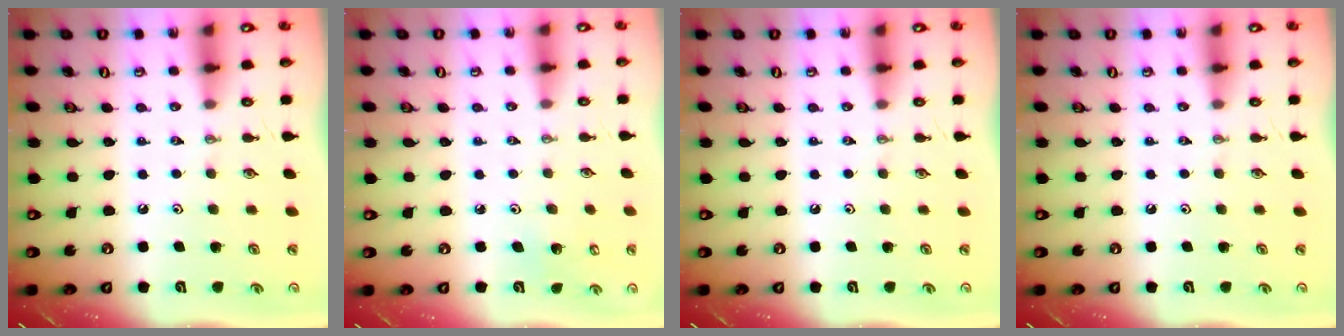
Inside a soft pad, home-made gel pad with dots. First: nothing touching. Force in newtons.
{"total": 3.1, "press": 3.1, "slide": 0.2}
{"total": 0.0}
{"total": 0.0}